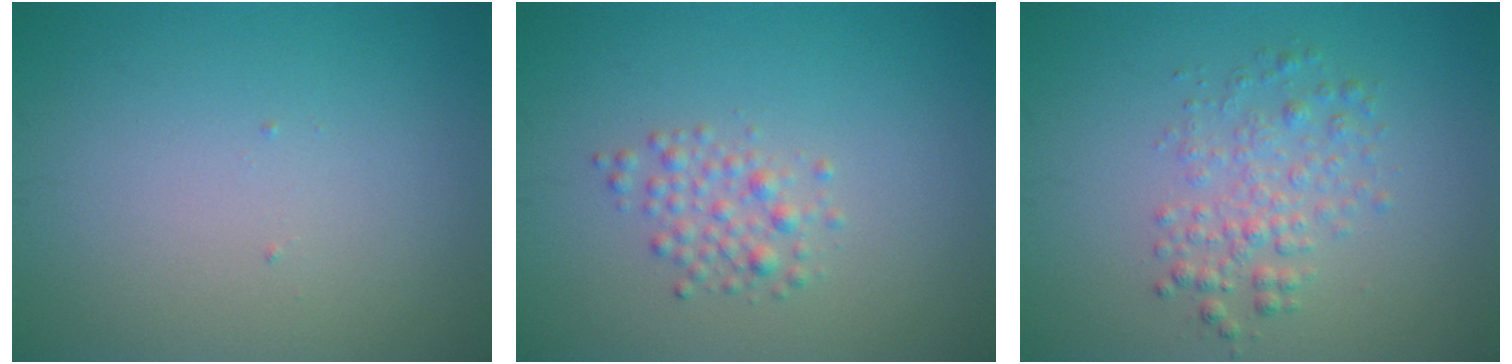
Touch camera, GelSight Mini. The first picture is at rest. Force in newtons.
{"total": 1.9, "press": 1.9, "slide": 0.1}
{"total": 2.7, "press": 2.7, "slide": 0.0}